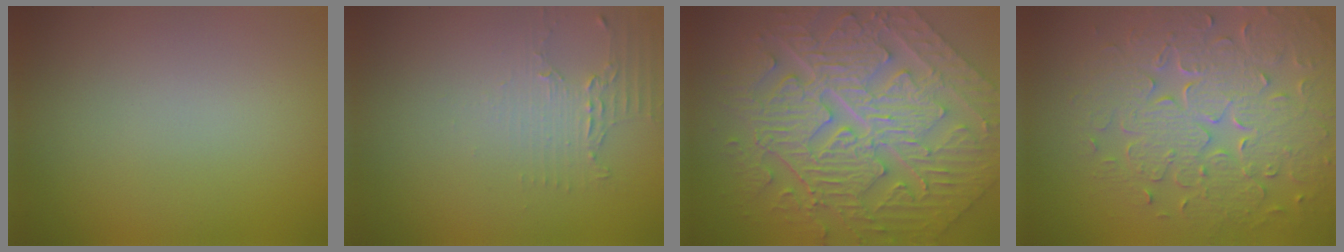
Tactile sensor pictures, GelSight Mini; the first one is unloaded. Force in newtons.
{"total": 2.2, "press": 1.5, "slide": 1.5}
{"total": 11.2, "press": 7.7, "slide": 8.2}
{"total": 8.1, "press": 5.9, "slide": 5.6}